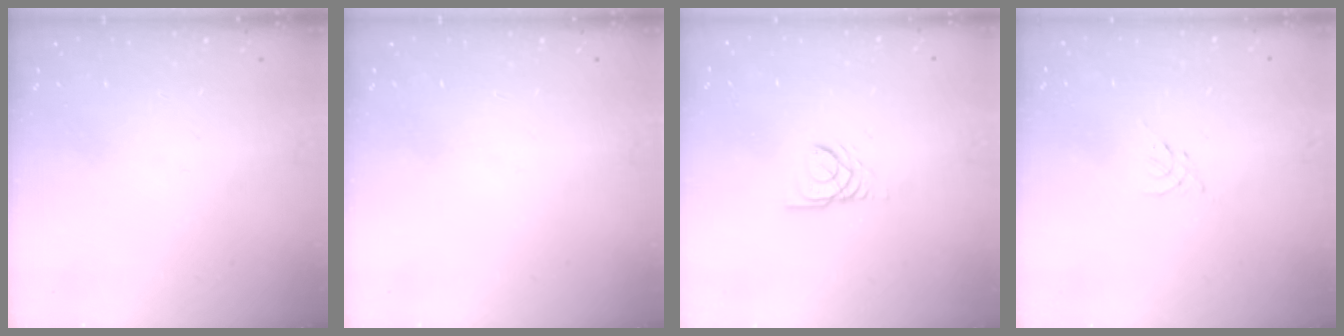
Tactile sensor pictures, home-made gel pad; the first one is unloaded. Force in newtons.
{"total": 0.0}
{"total": 3.1, "press": 3.0, "slide": 0.2}
{"total": 0.0}